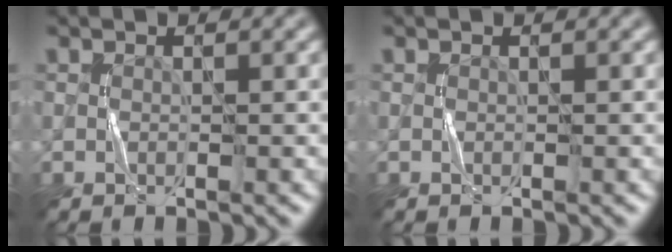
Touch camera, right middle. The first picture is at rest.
{"total": 0.0}